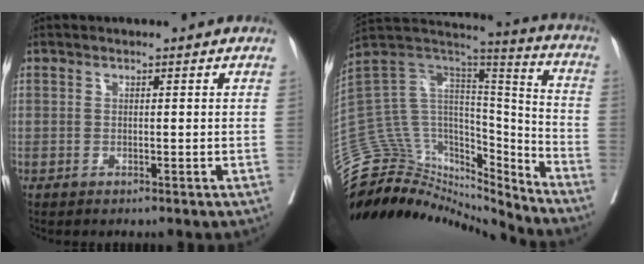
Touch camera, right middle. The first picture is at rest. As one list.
[{"total": 24.5, "force": [-23.2, 6.8, 4.4], "torque": [-0.109, 0.069, -0.371]}]